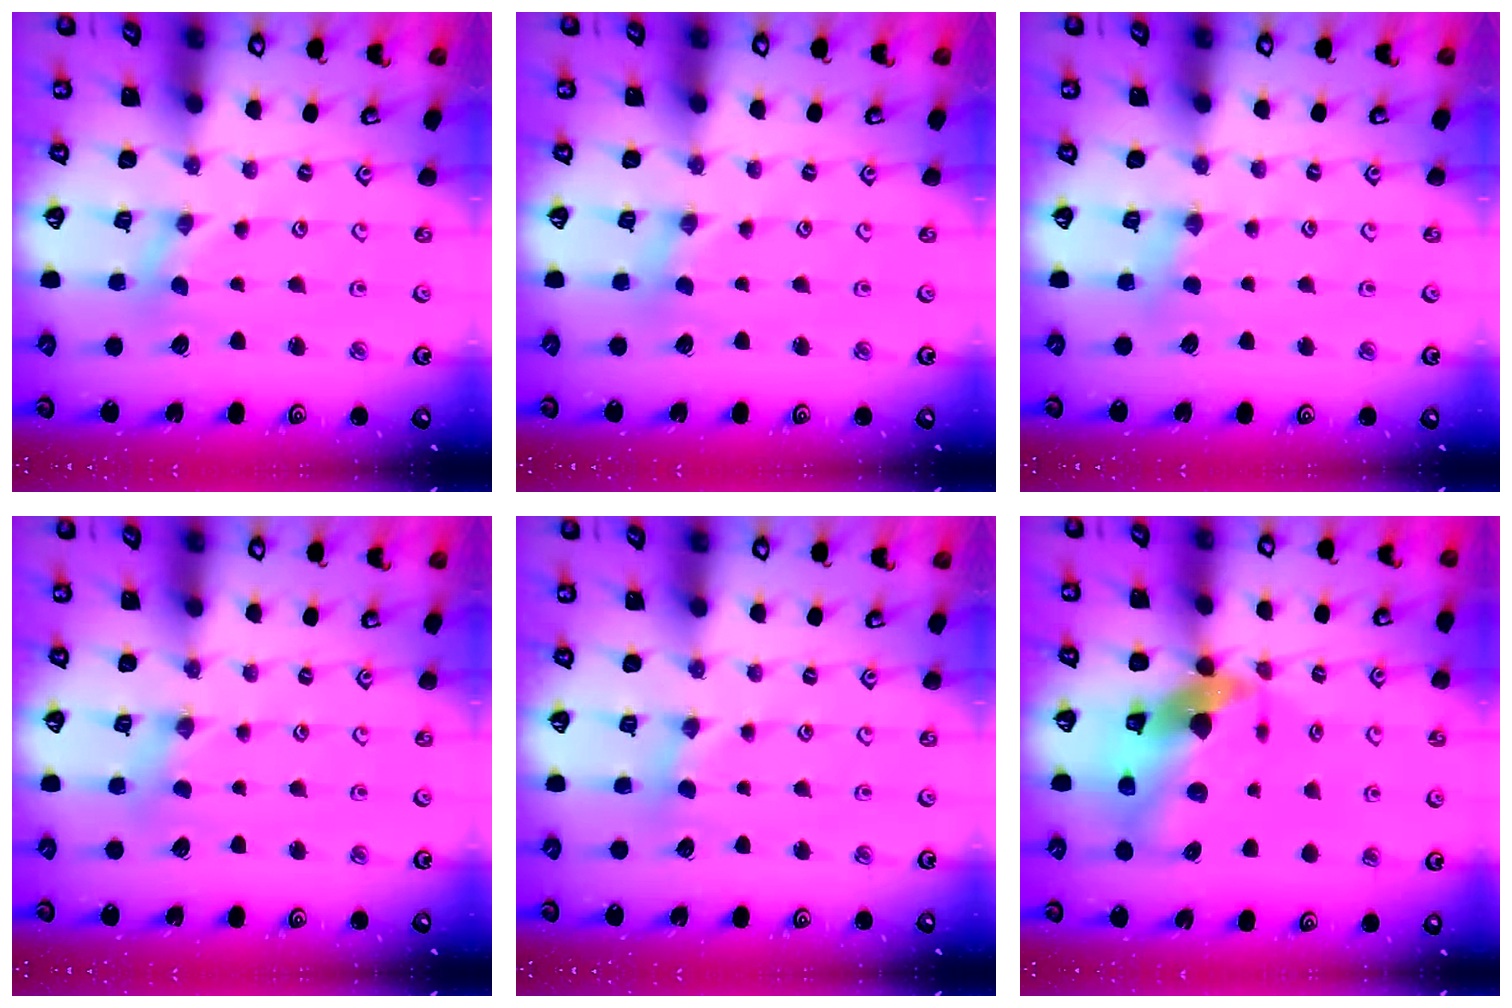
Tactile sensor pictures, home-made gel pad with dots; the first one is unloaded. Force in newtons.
{"total": 0.0}
{"total": 3.0, "press": 3.0, "slide": 0.4}
{"total": 2.5, "press": 2.4, "slide": 0.6}
{"total": 2.0, "press": 1.9, "slide": 0.4}
{"total": 14.2, "press": 14.0, "slide": 1.9}